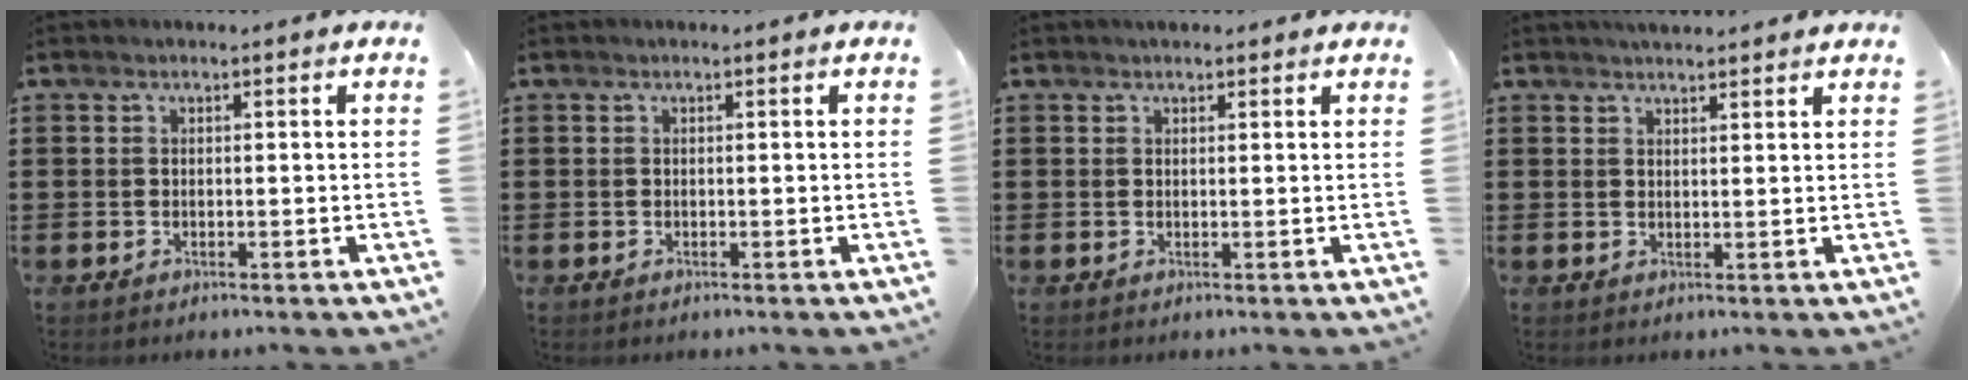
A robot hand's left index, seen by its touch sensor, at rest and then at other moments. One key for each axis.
{"total": 0.0}
{"total": 1.0, "fx": 0.9, "fy": 0.3, "fz": 0.3, "tx": -0.007, "ty": 0.004, "tz": 0.017}
{"total": 2.1, "fx": 2.1, "fy": 0.0, "fz": 0.4, "tx": -0.011, "ty": -0.001, "tz": 0.039}